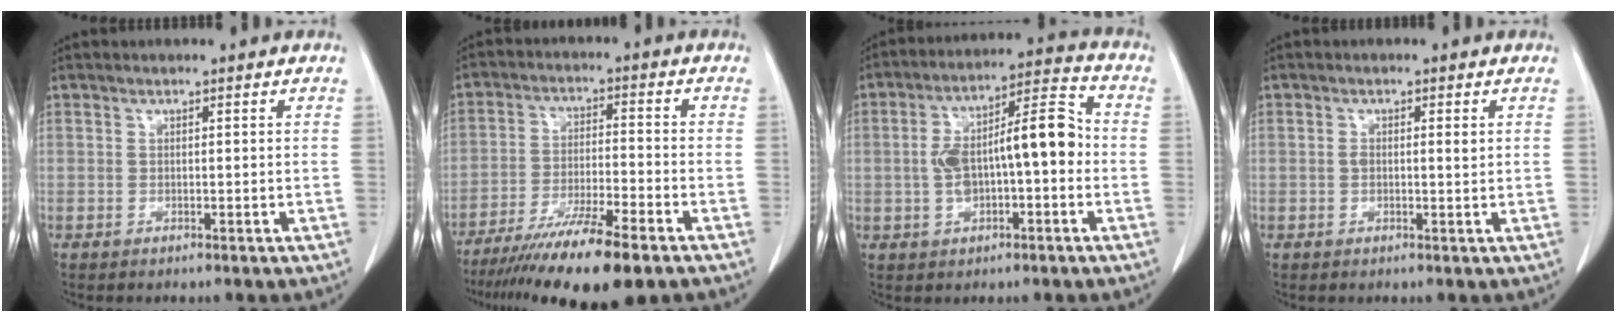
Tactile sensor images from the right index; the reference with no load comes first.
{"total": 14.3, "force": [-10.5, 1.0, 9.8], "torque": [-0.172, -0.037, -0.175]}
{"total": 12.3, "force": [-1.0, 3.7, 11.7], "torque": [-0.205, 0.040, -0.014]}
{"total": 2.1, "force": [0.3, 0.7, 1.9], "torque": [-0.039, 0.003, 0.006]}